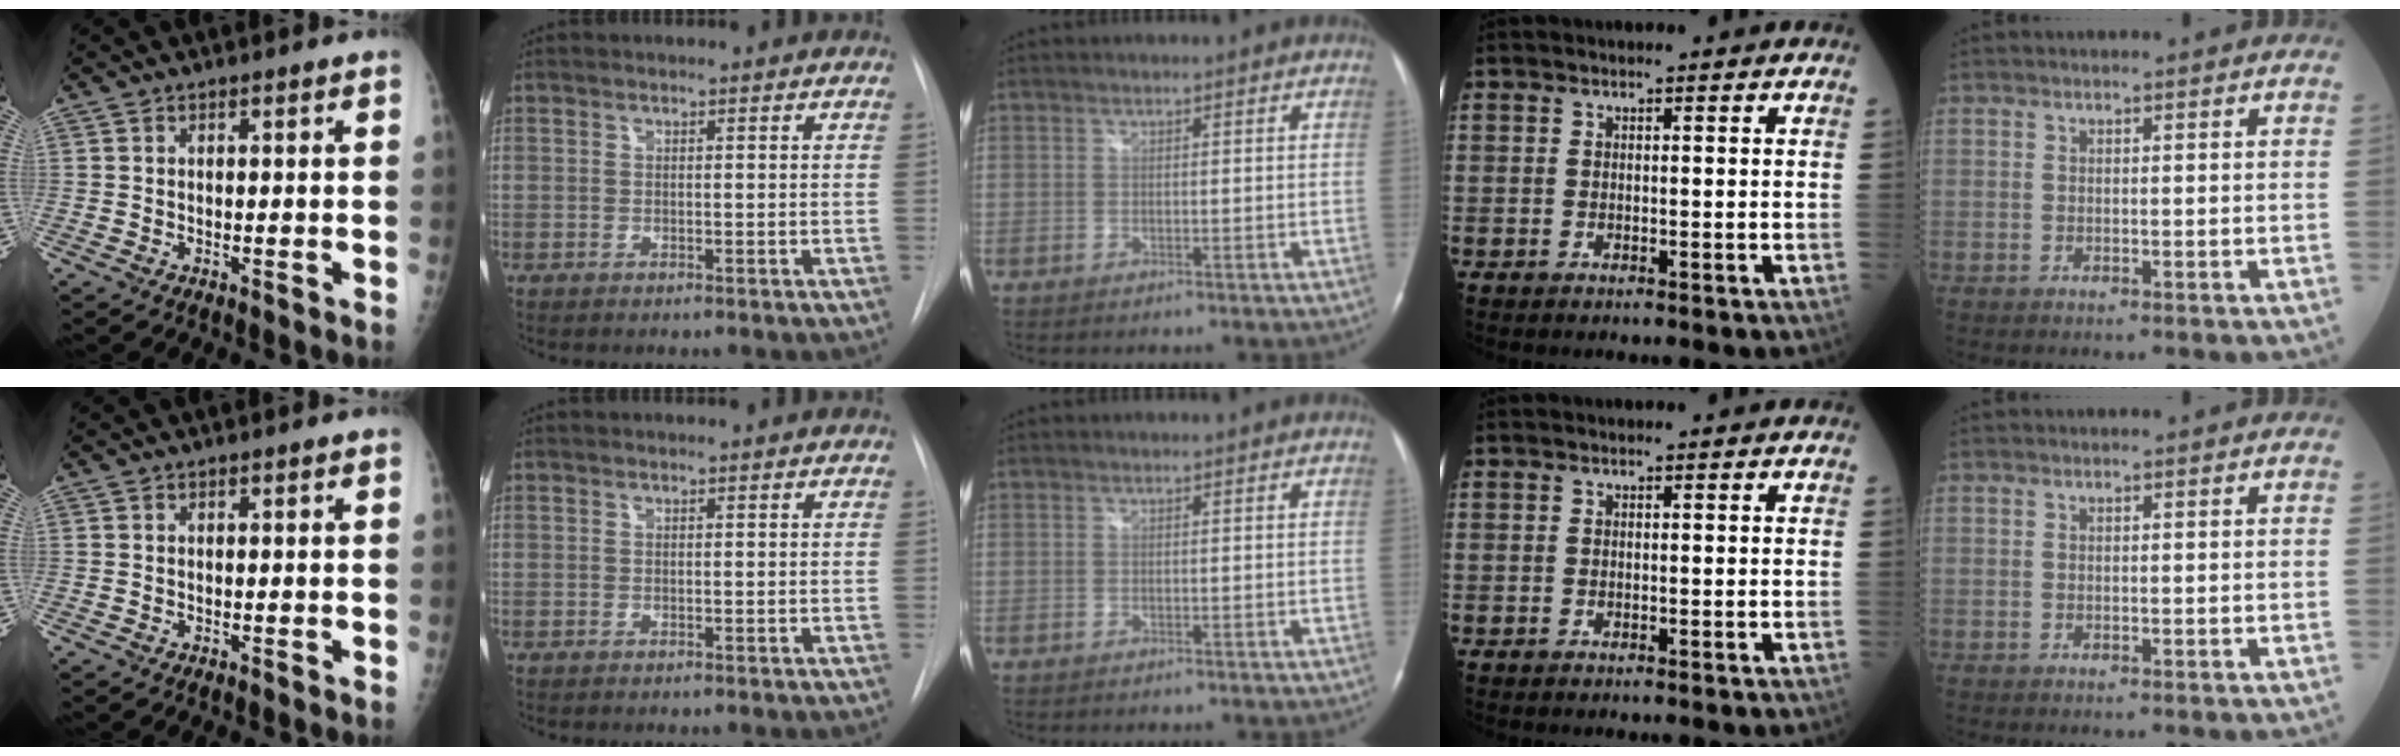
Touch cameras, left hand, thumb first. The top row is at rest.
{}